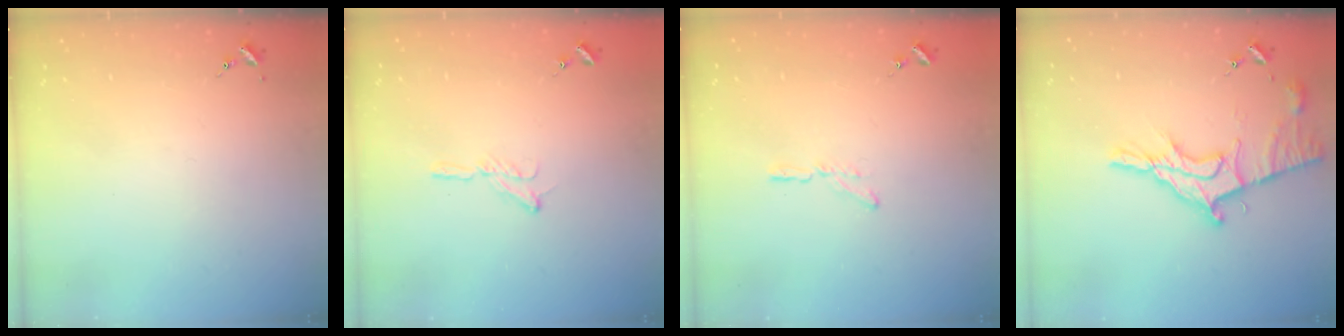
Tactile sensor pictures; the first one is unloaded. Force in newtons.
{"total": 4.7, "press": 4.6, "slide": 0.6}
{"total": 4.0, "press": 3.9, "slide": 0.3}
{"total": 15.9, "press": 15.8, "slide": 1.2}